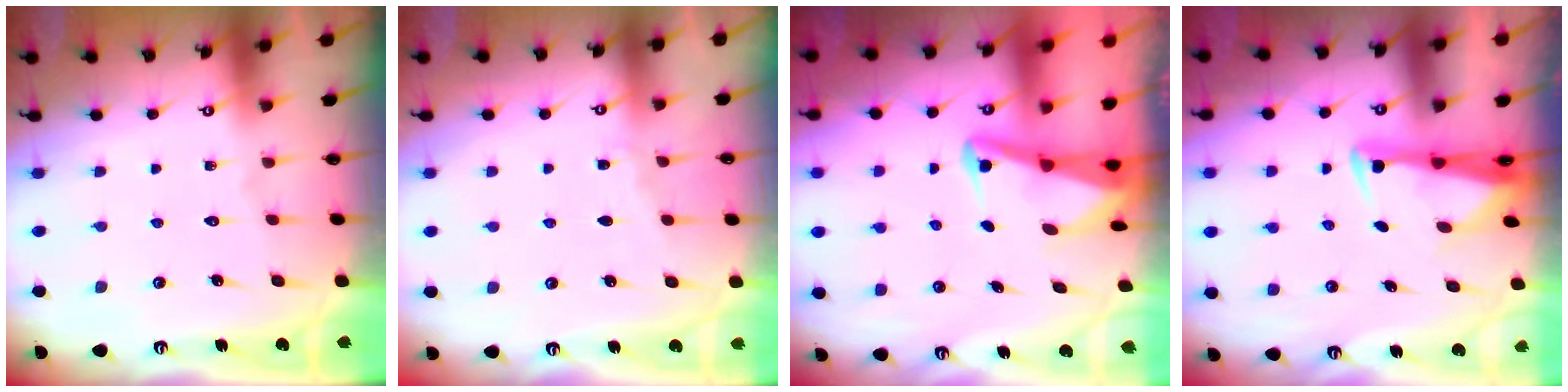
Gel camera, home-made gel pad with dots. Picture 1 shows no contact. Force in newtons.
{"total": 2.8, "press": 2.7, "slide": 0.3}
{"total": 3.4, "press": 3.3, "slide": 0.7}
{"total": 2.9, "press": 2.8, "slide": 0.6}